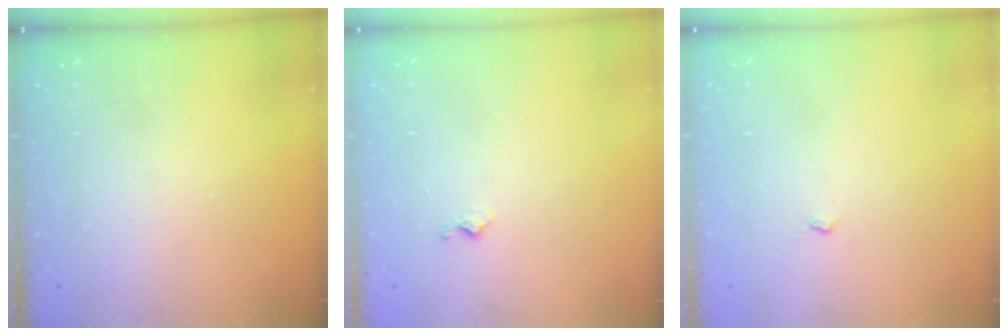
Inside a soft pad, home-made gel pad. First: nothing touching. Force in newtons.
{"total": 3.4, "press": 3.4, "slide": 0.5}
{"total": 1.9, "press": 1.9, "slide": 0.4}